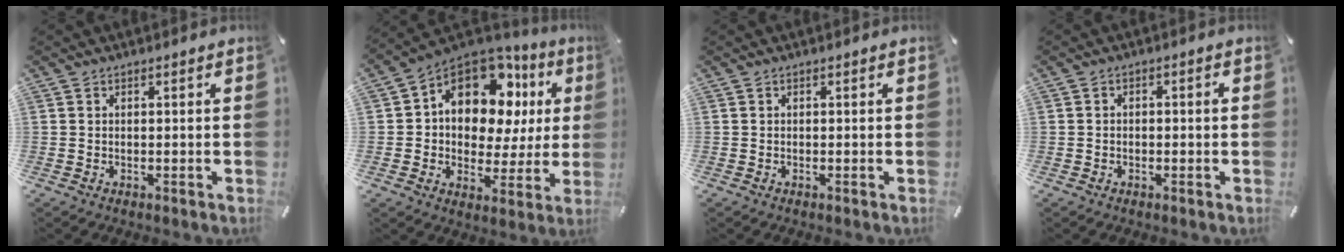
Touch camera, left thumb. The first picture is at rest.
{"total": 14.5, "force": [6.4, 10.3, 8.0], "torque": [-0.125, -0.049, 0.114]}
{"total": 0.0}
{"total": 1.5, "force": [-0.6, 0.7, 1.2], "torque": [-0.022, 0.006, -0.014]}